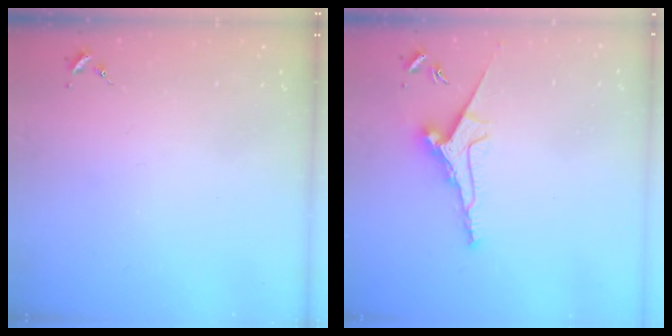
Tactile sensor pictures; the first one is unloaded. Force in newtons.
{"total": 9.5, "press": 9.5, "slide": 0.6}